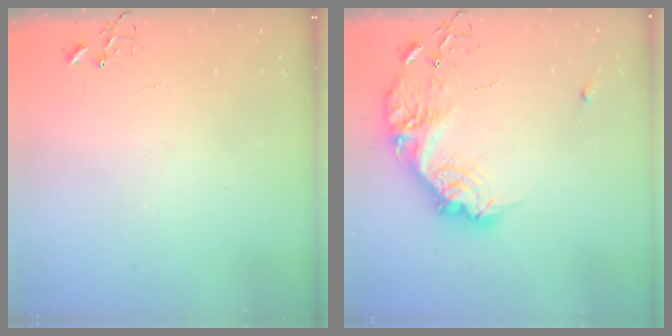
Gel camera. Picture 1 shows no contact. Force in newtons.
{"total": 18.5, "press": 18.5, "slide": 1.0}